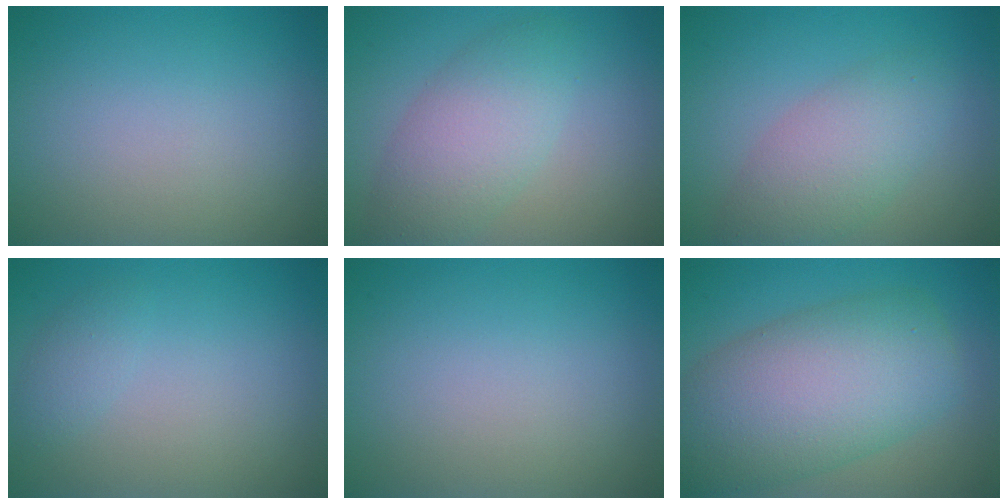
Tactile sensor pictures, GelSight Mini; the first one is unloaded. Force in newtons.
{"total": 4.9, "press": 4.9, "slide": 0.1}
{"total": 4.4, "press": 4.4, "slide": 0.1}
{"total": 1.2, "press": 1.2, "slide": 0.1}
{"total": 0.0}
{"total": 10.3, "press": 10.3, "slide": 0.3}